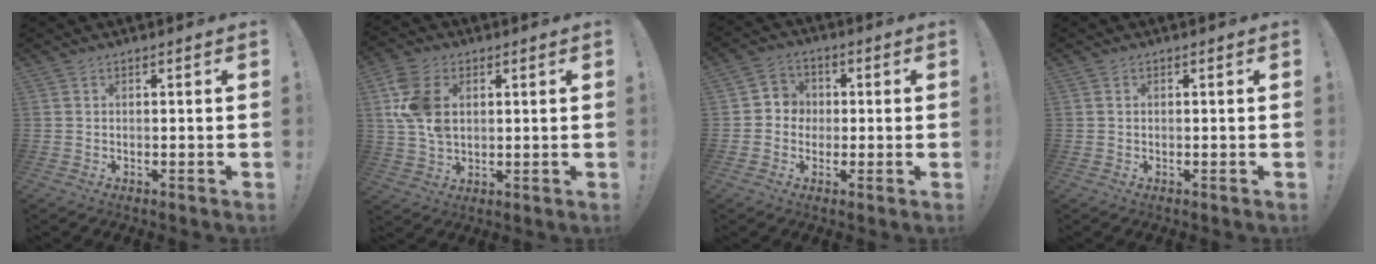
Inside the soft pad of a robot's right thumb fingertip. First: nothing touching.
{"total": 12.4, "force": [3.0, 8.5, 8.4], "torque": [-0.173, 0.000, 0.056]}
{"total": 5.6, "force": [-0.8, 5.5, 1.2], "torque": [-0.013, 0.014, -0.013]}
{"total": 0.0}